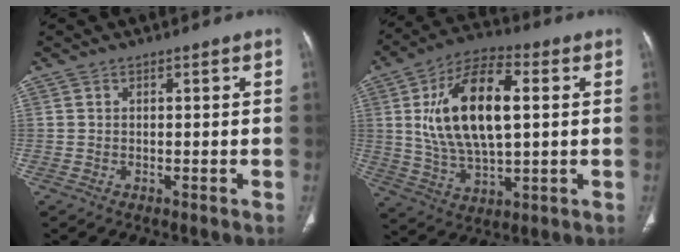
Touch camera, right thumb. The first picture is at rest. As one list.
[{"total": 18.4, "force": [3.0, 8.8, 15.9], "torque": [-0.282, 0.008, 0.053]}]